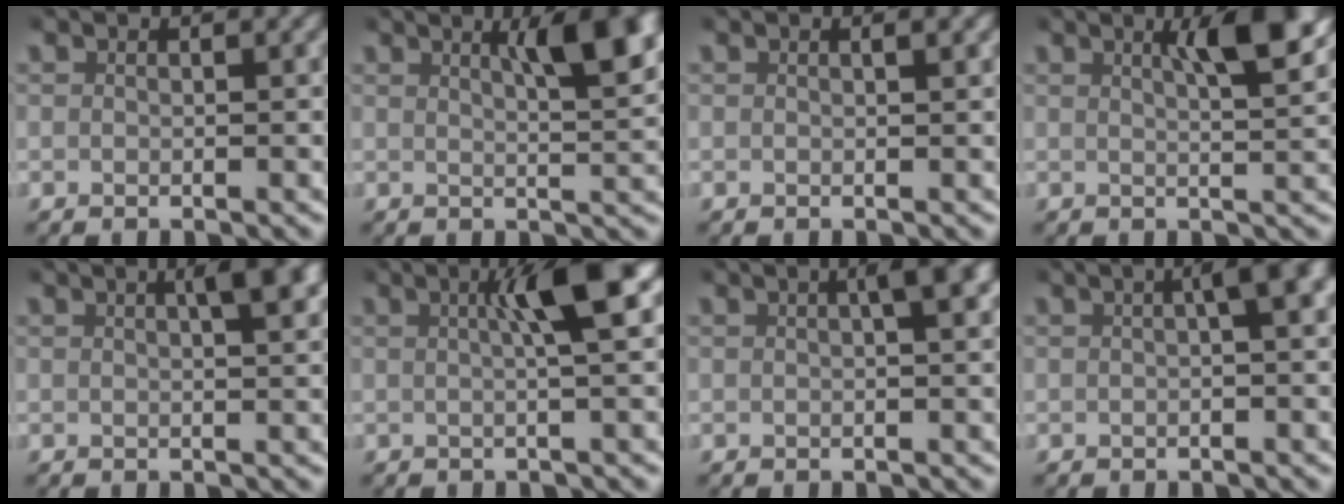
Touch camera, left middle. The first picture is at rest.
{"total": 6.0, "force": [2.5, 1.5, 5.3], "torque": [-0.076, 0.001, 0.037]}
{"total": 0.7, "force": [0.3, -0.1, 0.6], "torque": [-0.007, 0.002, 0.006]}
{"total": 5.4, "force": [2.2, 1.1, 4.8], "torque": [-0.072, 0.003, 0.031]}
{"total": 5.5, "force": [1.9, 1.9, 4.8], "torque": [-0.057, 0.018, 0.020]}
{"total": 5.7, "force": [1.0, 0.8, 5.6], "torque": [-0.083, 0.017, 0.007]}
{"total": 4.6, "force": [1.2, 1.4, 4.3], "torque": [-0.047, 0.020, 0.009]}
{"total": 4.8, "force": [0.8, 1.3, 4.5], "torque": [-0.046, 0.023, 0.004]}